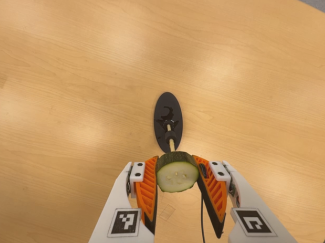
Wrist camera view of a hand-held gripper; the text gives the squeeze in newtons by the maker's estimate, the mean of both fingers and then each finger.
{"total": 11.6, "left": 11.0, "right": 12.2}